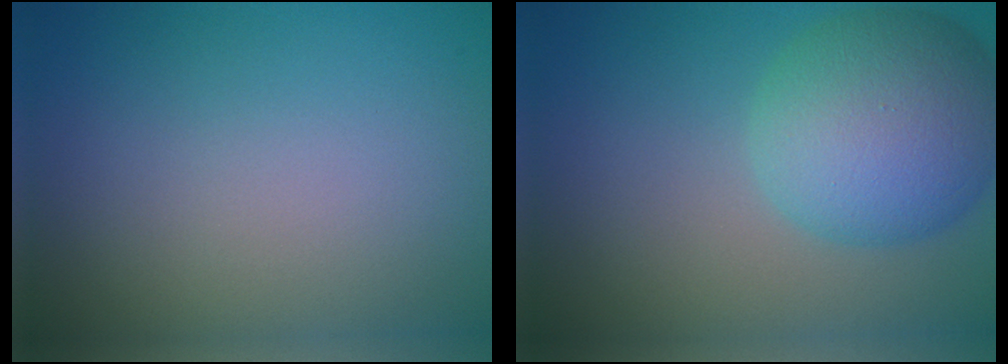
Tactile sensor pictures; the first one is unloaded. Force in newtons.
{"total": 8.7, "press": 8.7, "slide": 0.2}